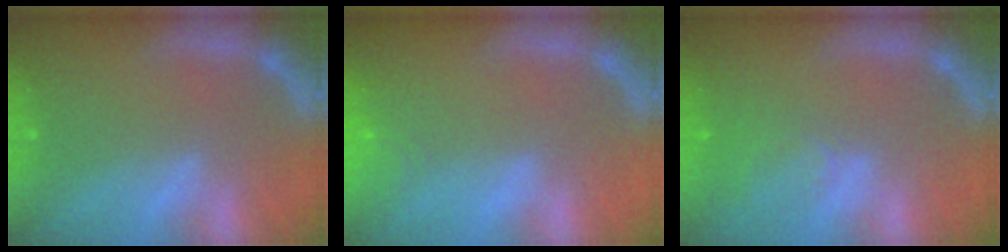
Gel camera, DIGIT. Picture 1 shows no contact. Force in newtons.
{"total": 1.9}
{"total": 2.5}